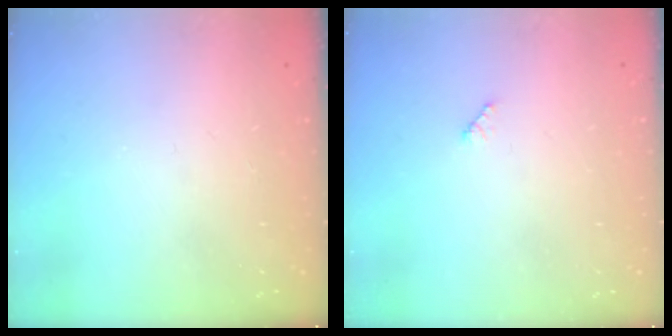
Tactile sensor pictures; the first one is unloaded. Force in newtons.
{"total": 3.2, "press": 3.2, "slide": 0.4}